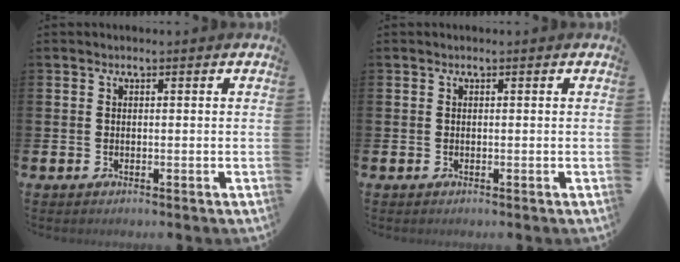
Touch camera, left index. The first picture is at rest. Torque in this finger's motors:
{"motor_torque": [-0.05, 0.05, 0.00, 0.00]}